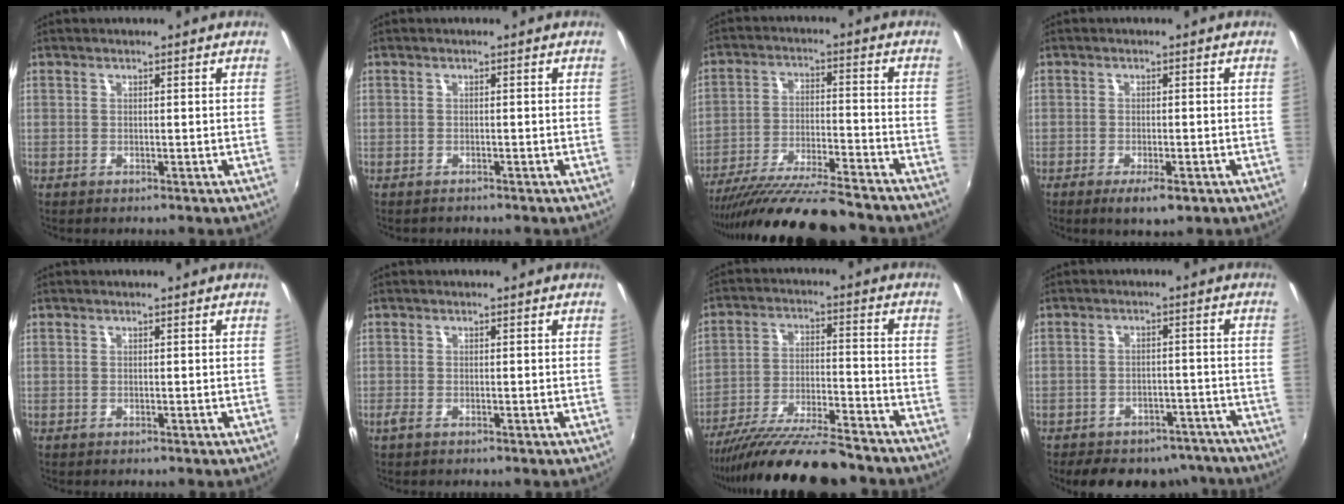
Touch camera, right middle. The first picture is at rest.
{"total": 0.9, "force": [-0.9, 0.3, 0.0], "torque": [-0.005, -0.002, -0.014]}
{"total": 17.9, "force": [-15.6, 1.7, 8.6], "torque": [-0.170, -0.044, -0.253]}
{"total": 4.3, "force": [-2.5, 1.3, 3.3], "torque": [-0.068, -0.015, -0.041]}
{"total": 0.0}
{"total": 1.2, "force": [-0.7, 0.3, 0.9], "torque": [-0.019, -0.004, -0.015]}
{"total": 18.6, "force": [-16.0, 2.7, 9.2], "torque": [-0.180, -0.044, -0.259]}
{"total": 15.5, "force": [-12.7, 7.3, 5.1], "torque": [-0.113, 0.017, -0.147]}